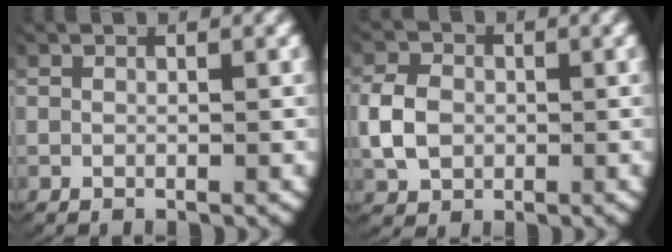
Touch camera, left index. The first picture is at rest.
{"total": 3.7, "force": [-0.2, 3.1, 2.1], "torque": [-0.051, -0.005, 0.001]}